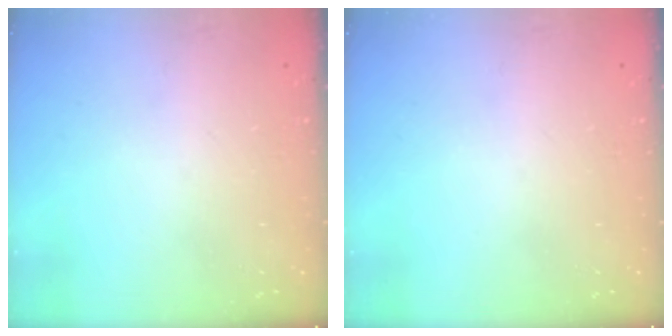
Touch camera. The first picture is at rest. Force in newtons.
{"total": 0.0}